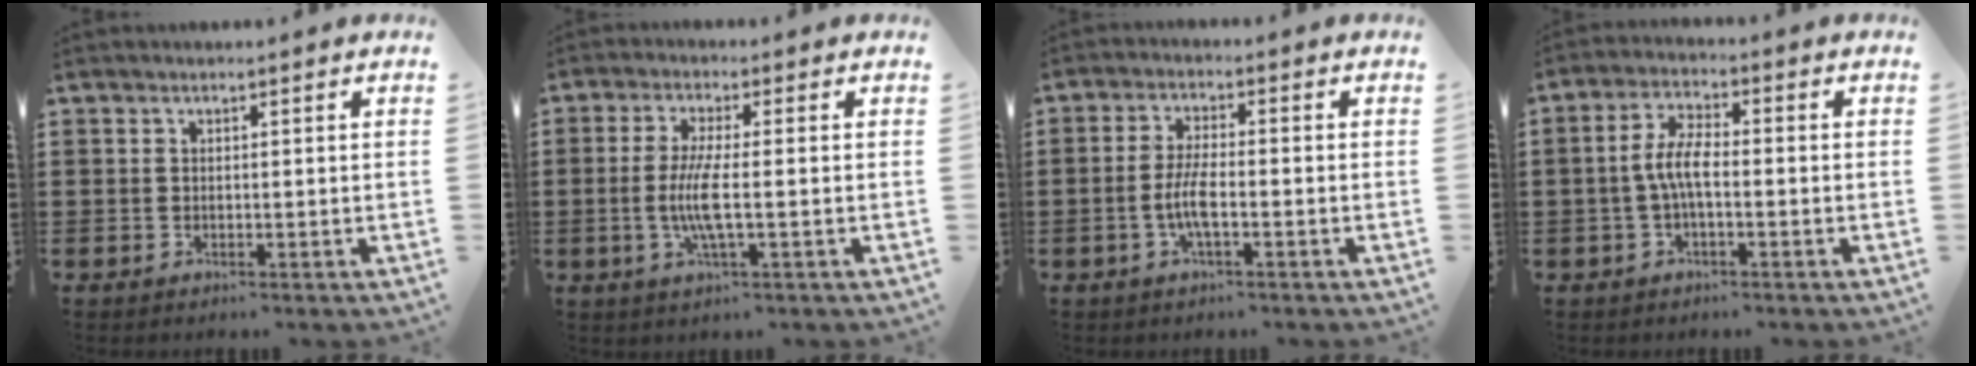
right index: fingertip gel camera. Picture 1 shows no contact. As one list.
[{"total": 6.1, "force": [-0.8, 0.7, 6.0], "torque": [-0.135, -0.015, -0.024]}, {"total": 4.8, "force": [-1.4, 1.0, 4.5], "torque": [-0.107, -0.008, -0.034]}, {"total": 5.5, "force": [-1.0, 1.8, 5.1], "torque": [-0.118, -0.002, -0.026]}]